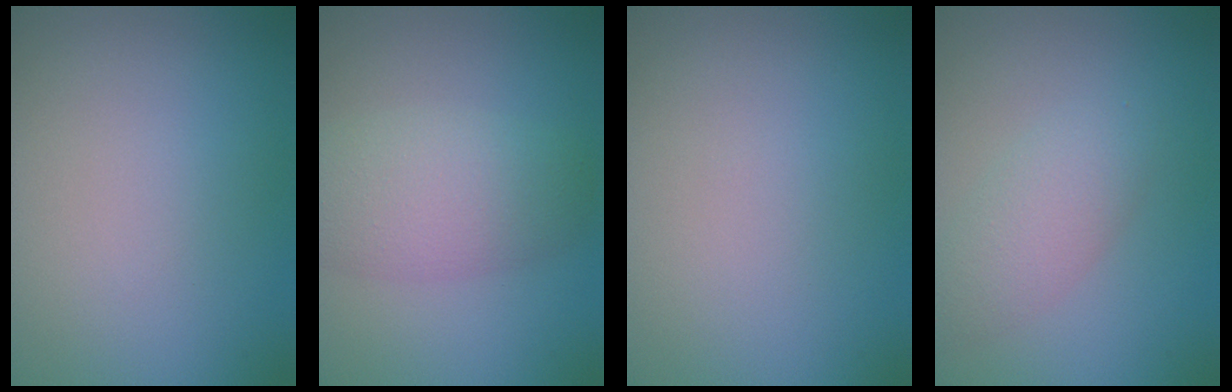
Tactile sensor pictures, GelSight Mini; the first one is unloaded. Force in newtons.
{"total": 4.9, "press": 4.9, "slide": 0.2}
{"total": 0.0}
{"total": 2.8, "press": 2.8, "slide": 0.2}